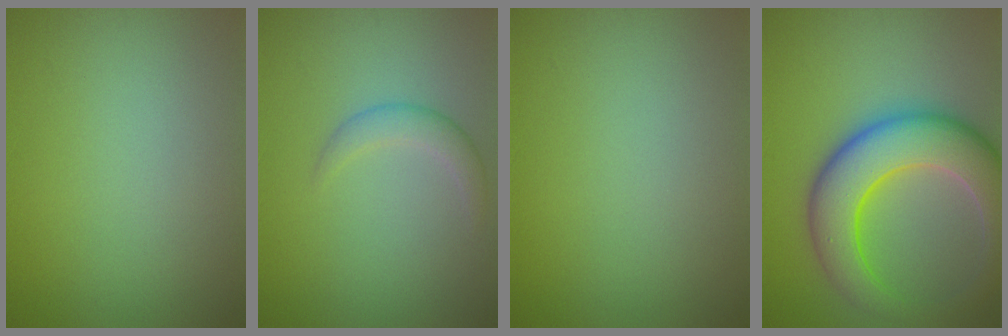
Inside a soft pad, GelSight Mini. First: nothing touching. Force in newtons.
{"total": 2.5, "press": 2.5, "slide": 0.1}
{"total": 0.0}
{"total": 9.5, "press": 9.4, "slide": 0.3}